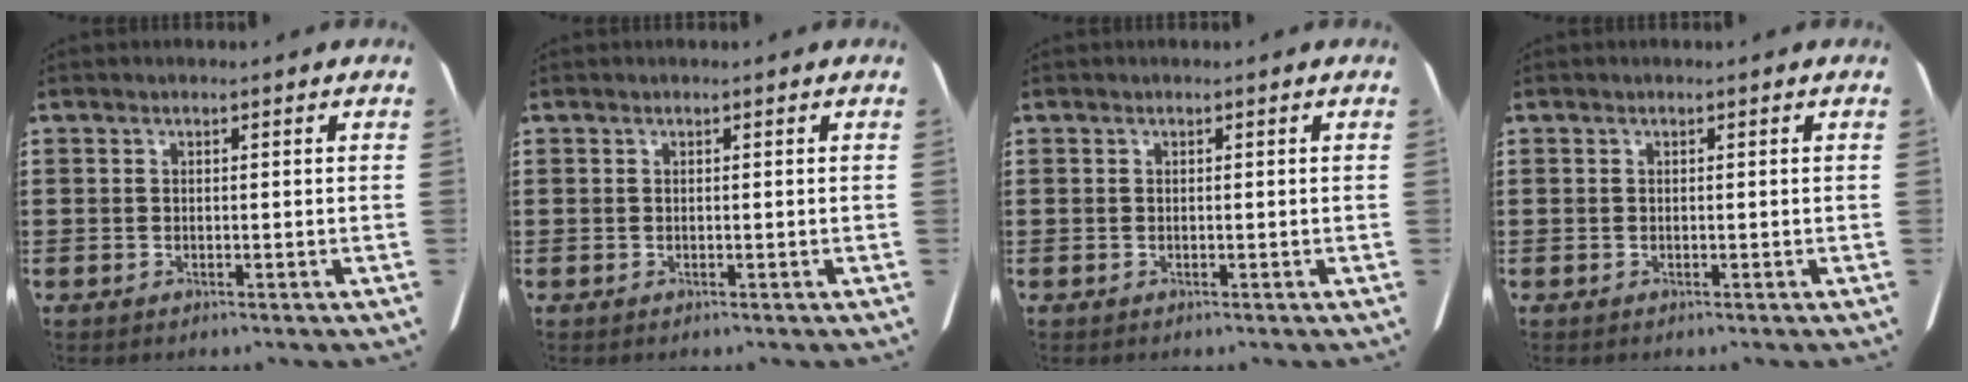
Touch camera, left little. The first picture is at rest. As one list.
[{"total": 0.0}, {"total": 0.0}, {"total": 0.0}]